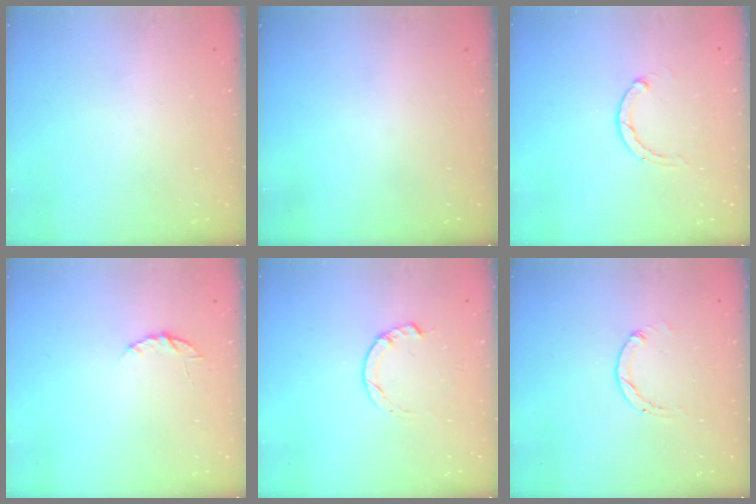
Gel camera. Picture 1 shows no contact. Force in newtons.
{"total": 0.0}
{"total": 2.8, "press": 2.8, "slide": 0.5}
{"total": 4.3, "press": 4.3, "slide": 0.5}
{"total": 4.0, "press": 3.9, "slide": 0.7}
{"total": 1.2, "press": 1.2, "slide": 0.3}